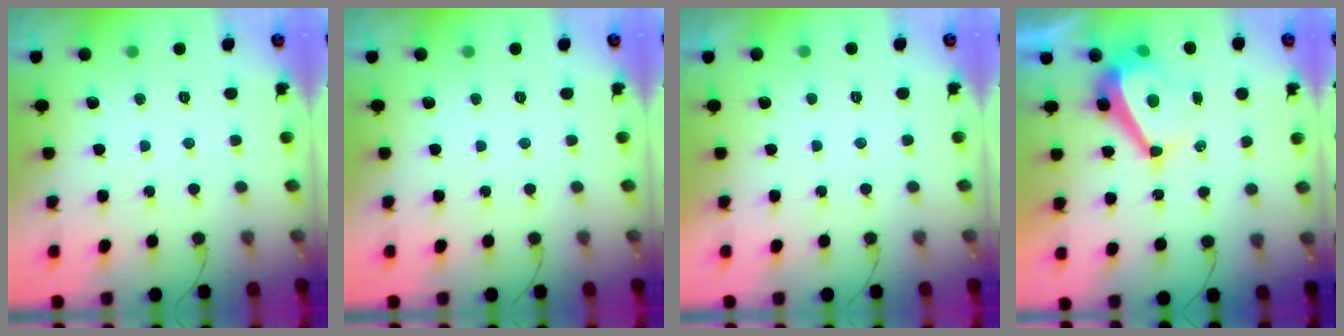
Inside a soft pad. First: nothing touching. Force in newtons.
{"total": 0.0}
{"total": 2.3, "press": 2.3, "slide": 0.3}
{"total": 8.5, "press": 8.4, "slide": 1.0}